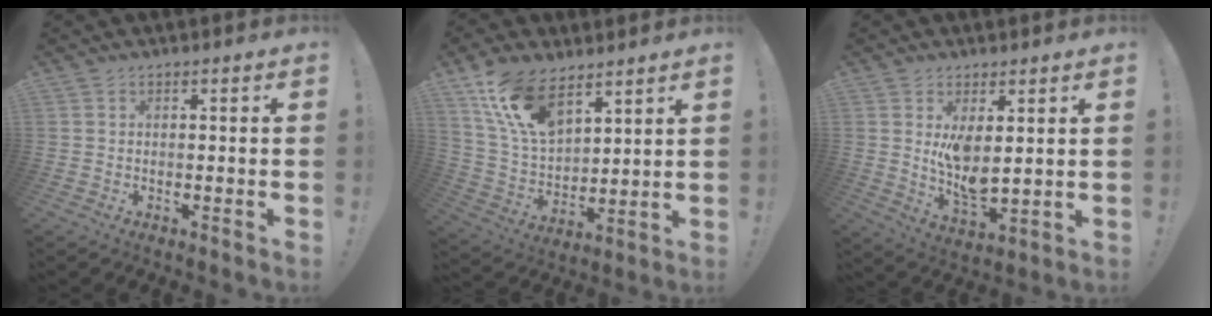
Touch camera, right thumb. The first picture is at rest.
{"total": 16.2, "force": [10.5, 8.2, 9.2], "torque": [-0.196, -0.055, 0.201]}
{"total": 8.1, "force": [3.4, 3.2, 6.6], "torque": [-0.111, -0.030, 0.063]}